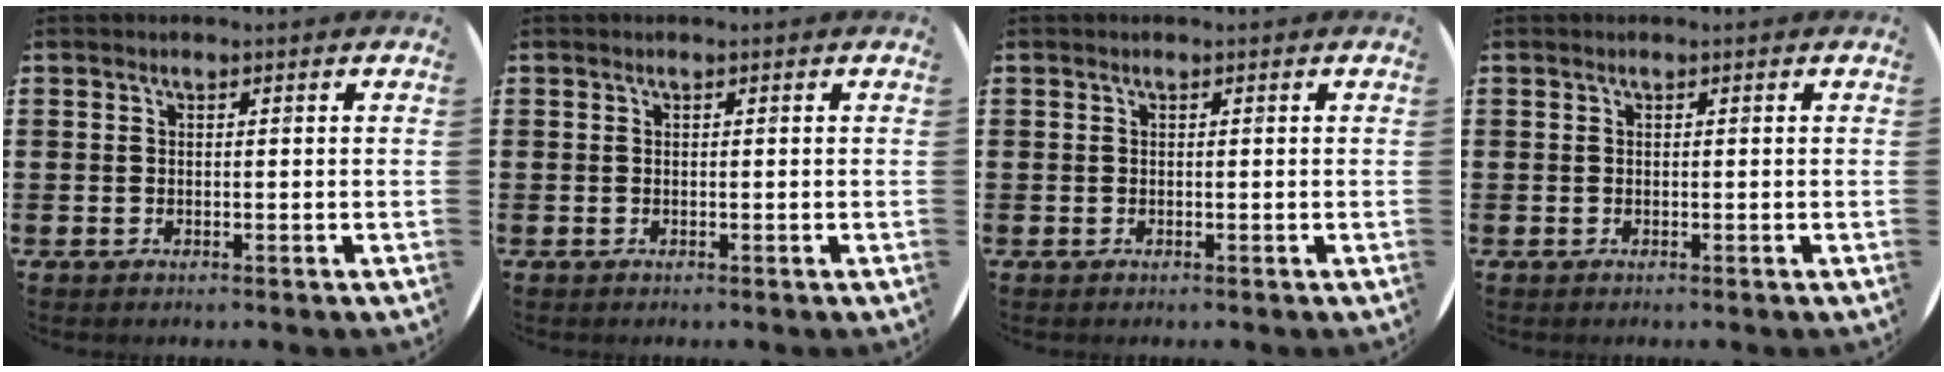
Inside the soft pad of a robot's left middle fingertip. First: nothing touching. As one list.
[{"total": 0.0}, {"total": 0.0}, {"total": 0.0}]